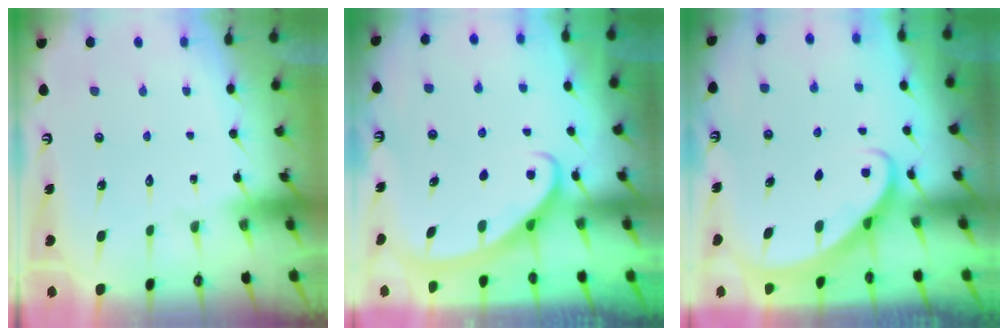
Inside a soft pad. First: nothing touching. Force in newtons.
{"total": 2.8, "press": 2.7, "slide": 0.4}
{"total": 2.8, "press": 2.8, "slide": 0.1}